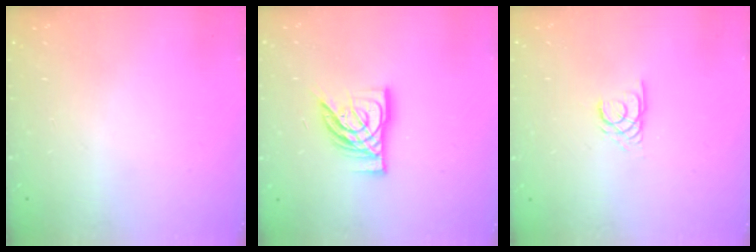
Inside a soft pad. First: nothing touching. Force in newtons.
{"total": 13.3, "press": 13.2, "slide": 1.2}
{"total": 2.4, "press": 2.4, "slide": 0.2}